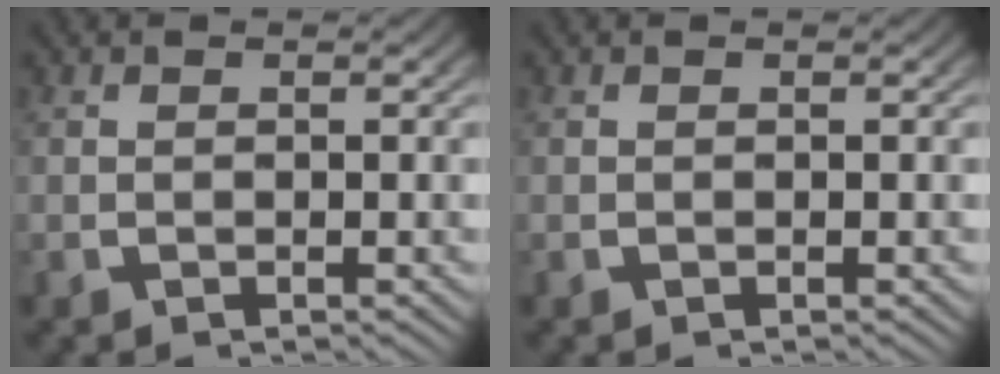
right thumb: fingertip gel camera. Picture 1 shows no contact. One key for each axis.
{"total": 0.0}